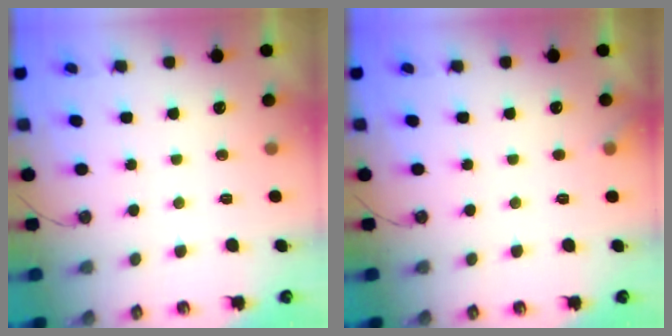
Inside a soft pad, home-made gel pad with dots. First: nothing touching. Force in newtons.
{"total": 3.2, "press": 3.2, "slide": 0.5}